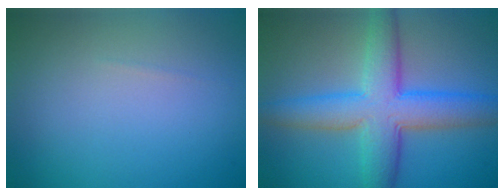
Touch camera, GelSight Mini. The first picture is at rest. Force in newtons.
{"total": 8.0, "press": 8.0, "slide": 0.2}